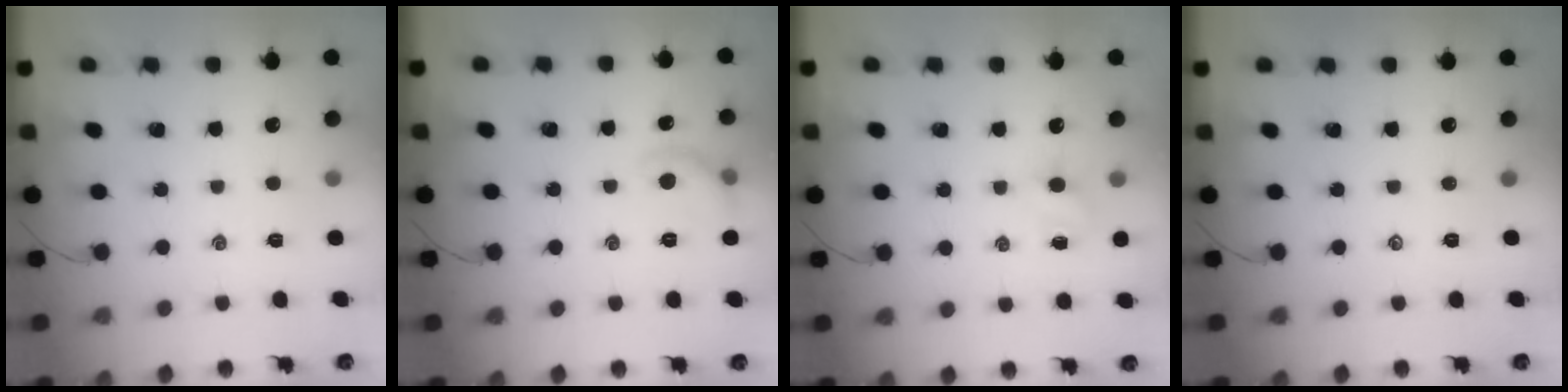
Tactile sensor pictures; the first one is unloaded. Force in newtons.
{"total": 7.6, "press": 7.5, "slide": 0.7}
{"total": 2.9, "press": 2.8, "slide": 0.9}
{"total": 0.0}